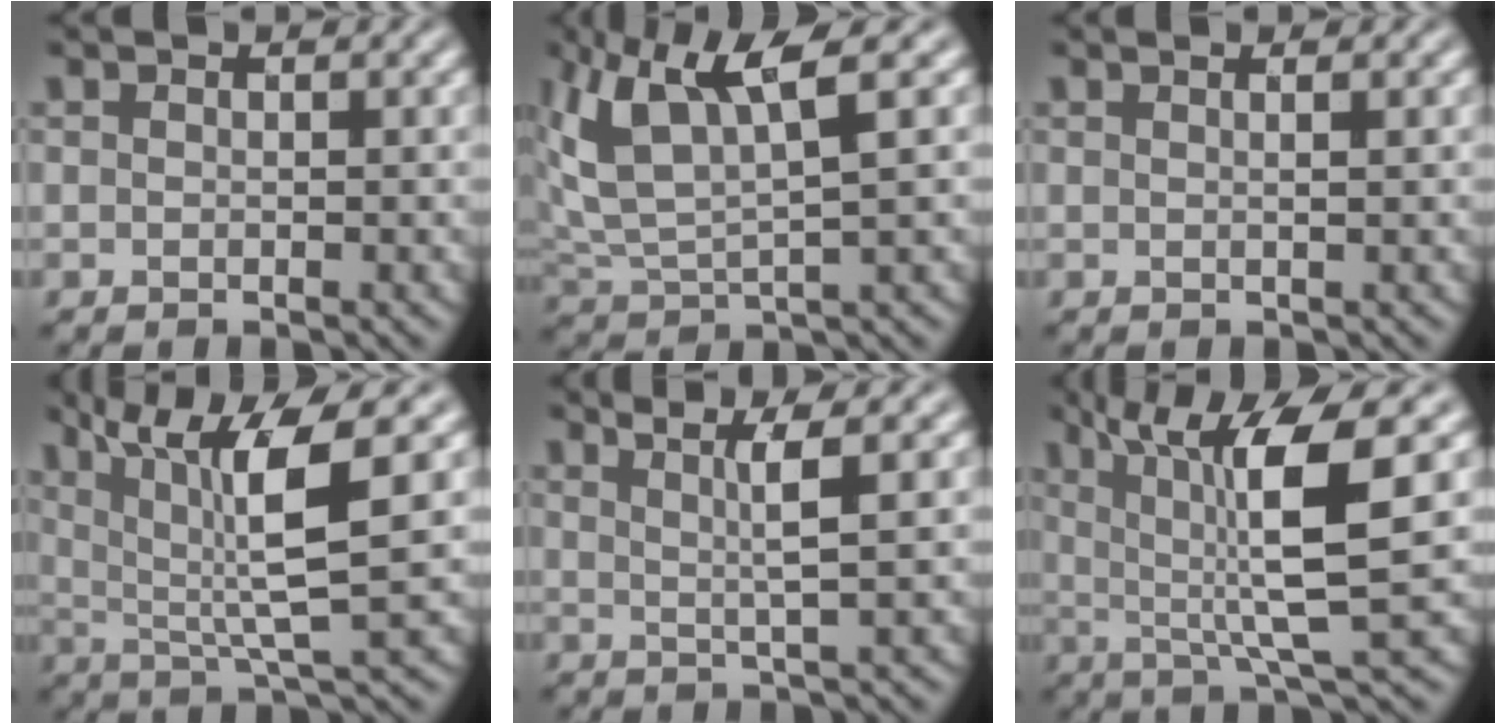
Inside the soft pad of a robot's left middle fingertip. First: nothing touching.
{"total": 7.3, "force": [3.1, 2.4, 6.1], "torque": [-0.146, 0.006, 0.064]}
{"total": 2.0, "force": [0.9, 0.9, 1.5], "torque": [-0.001, 0.008, -0.014]}
{"total": 8.2, "force": [2.2, 1.8, 7.7], "torque": [-0.142, -0.003, 0.046]}
{"total": 2.9, "force": [1.0, 0.2, 2.8], "torque": [-0.054, -0.003, 0.024]}
{"total": 9.4, "force": [1.4, 2.1, 9.1], "torque": [-0.156, -0.004, 0.030]}